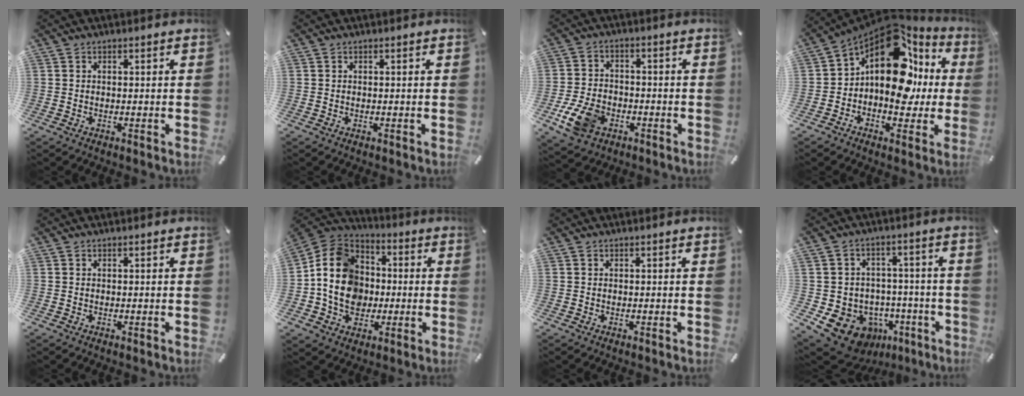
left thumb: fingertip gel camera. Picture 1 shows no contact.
{"total": 0.0}
{"total": 9.7, "force": [-3.9, 6.8, 5.6], "torque": [-0.115, 0.011, -0.070]}
{"total": 17.6, "force": [4.0, 11.3, 12.8], "torque": [-0.194, -0.033, 0.064]}
{"total": 0.0}
{"total": 14.3, "force": [-2.0, 12.5, 6.7], "torque": [-0.148, 0.025, -0.037]}
{"total": 0.0}
{"total": 12.1, "force": [-5.2, 10.1, 3.9], "torque": [-0.058, 0.022, -0.077]}